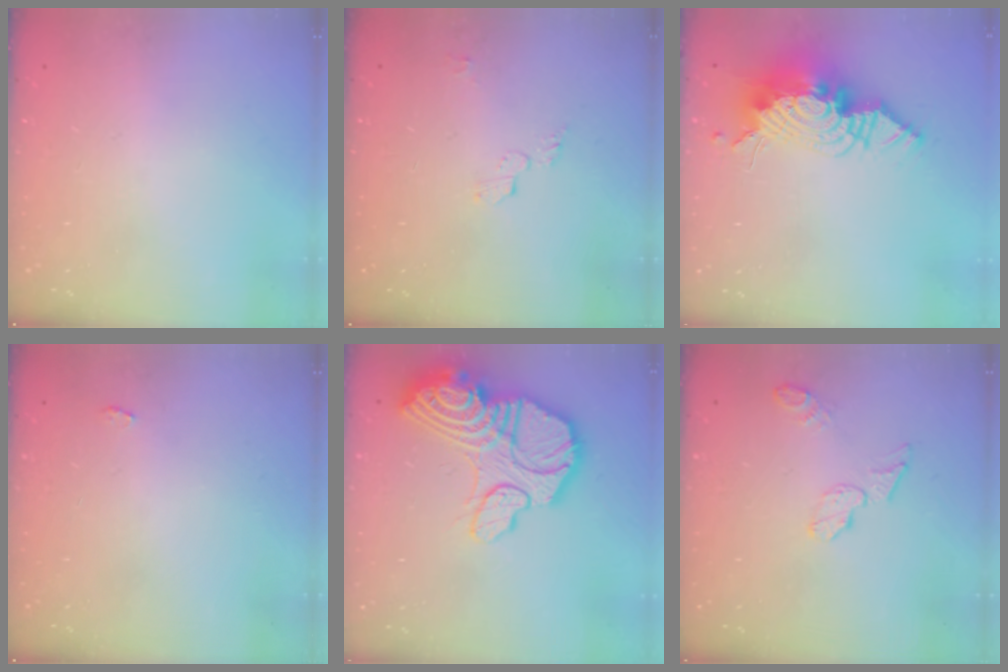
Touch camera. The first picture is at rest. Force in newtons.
{"total": 4.1, "press": 4.0, "slide": 0.3}
{"total": 18.1, "press": 18.0, "slide": 1.9}
{"total": 2.2, "press": 2.1, "slide": 0.3}
{"total": 27.3, "press": 27.1, "slide": 2.8}
{"total": 6.1, "press": 6.1, "slide": 0.3}